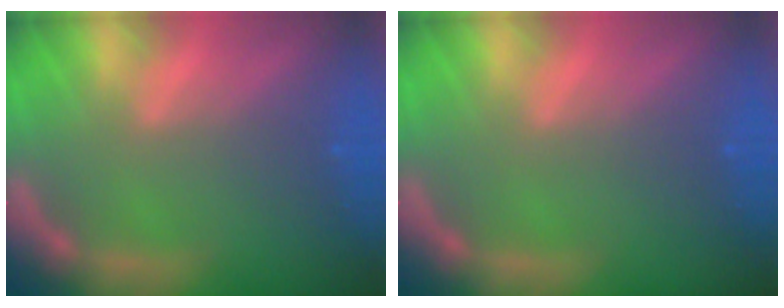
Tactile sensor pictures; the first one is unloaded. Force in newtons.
{"total": 0.0}